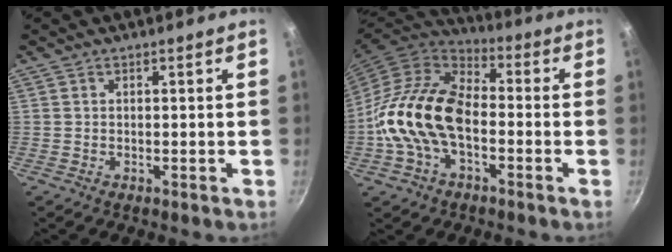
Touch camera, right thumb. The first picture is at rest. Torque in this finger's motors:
{"motor_torque": [2.03, 2.98, 1.84, -0.94, 0.29]}